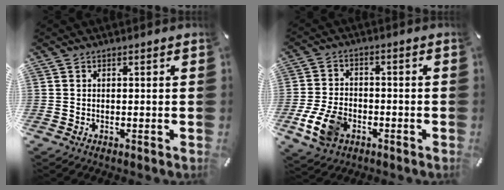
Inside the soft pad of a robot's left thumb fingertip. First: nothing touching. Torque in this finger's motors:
{"motor_torque": [1.15, 2.07, 0.53, 0.08, 0.13]}